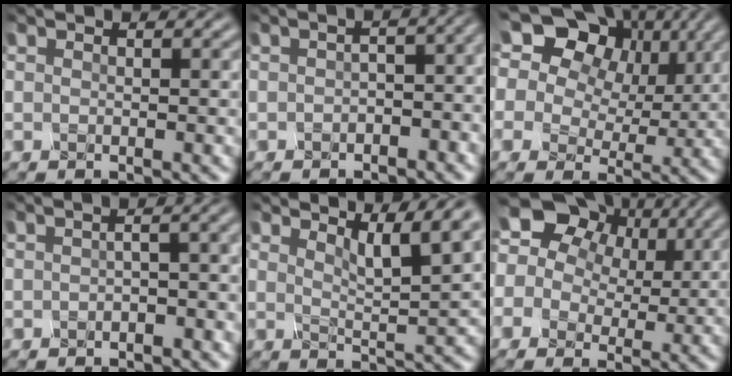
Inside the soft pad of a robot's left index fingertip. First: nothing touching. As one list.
[{"total": 5.3, "force": [-1.4, 2.6, 4.4], "torque": [-0.041, 0.004, -0.010]}, {"total": 19.1, "force": [9.6, 13.7, 9.2], "torque": [-0.211, 0.063, 0.174]}, {"total": 4.8, "force": [-0.8, 2.1, 4.2], "torque": [-0.036, 0.016, -0.010]}, {"total": 5.0, "force": [3.5, 0.5, 3.6], "torque": [-0.054, 0.008, 0.073]}, {"total": 12.4, "force": [5.7, 9.4, 5.7], "torque": [-0.129, 0.045, 0.108]}]